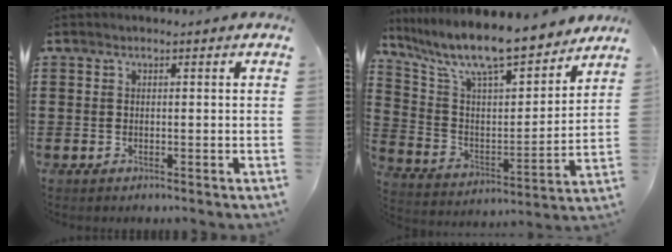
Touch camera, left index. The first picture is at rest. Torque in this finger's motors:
{"motor_torque": [2.14, 0.00, 0.50, 0.21]}